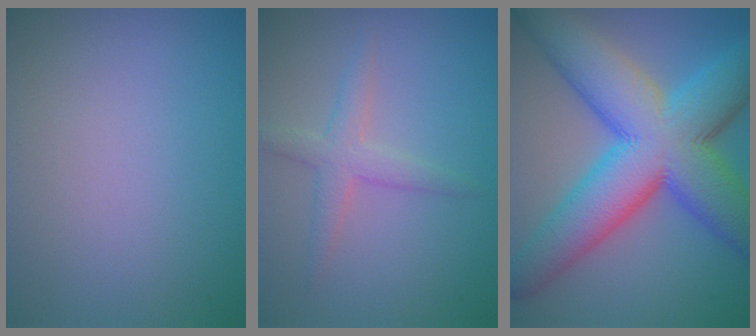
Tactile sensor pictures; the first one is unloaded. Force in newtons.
{"total": 2.5, "press": 2.5, "slide": 0.1}
{"total": 13.8, "press": 13.8, "slide": 0.2}